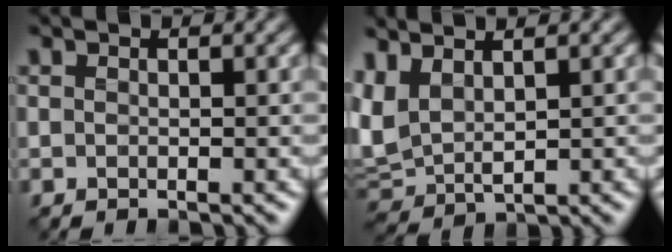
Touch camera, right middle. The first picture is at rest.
{"total": 3.2, "force": [1.3, 1.8, 2.3], "torque": [-0.063, 0.008, 0.027]}